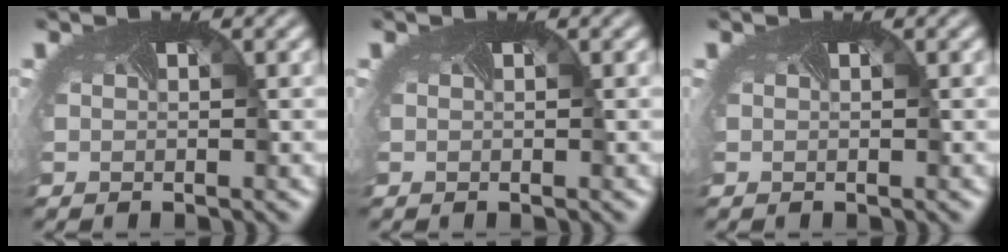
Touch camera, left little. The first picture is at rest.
{"total": 0.0}
{"total": 0.0}